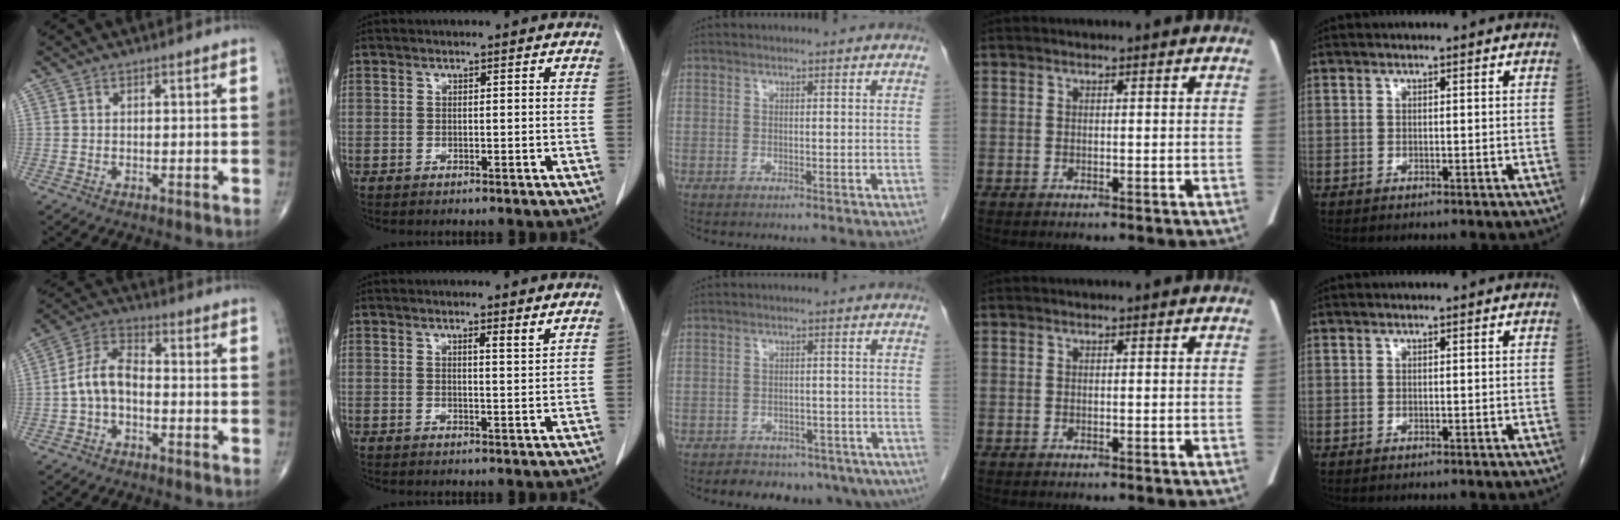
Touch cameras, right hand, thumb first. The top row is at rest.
{"thumb": {"total": 7.6, "force": [-1.6, 4.6, 5.9], "torque": [-0.112, 0.032, -0.041]}, "index": {"total": 1.7, "force": [1.3, -0.3, 1.1], "torque": [-0.021, -0.010, 0.018]}, "middle": {"total": 12.0, "force": [-9.5, 6.2, 3.9], "torque": [-0.044, 0.008, -0.104]}}